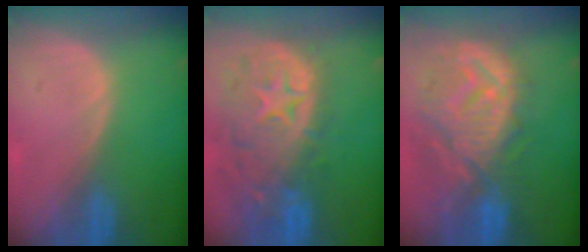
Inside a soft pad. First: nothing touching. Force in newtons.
{"total": 13.4, "press": 11.1, "slide": 7.5}
{"total": 12.6, "press": 11.2, "slide": 5.8}